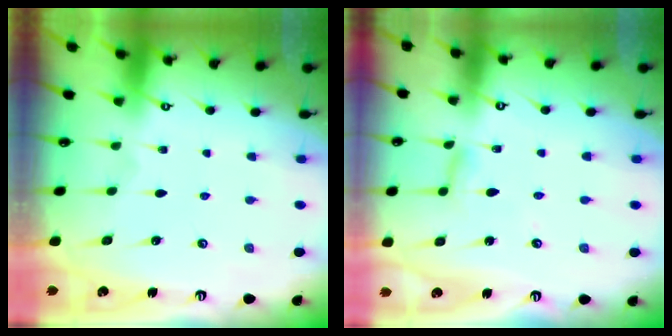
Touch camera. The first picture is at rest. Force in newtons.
{"total": 5.5, "press": 5.5, "slide": 0.3}